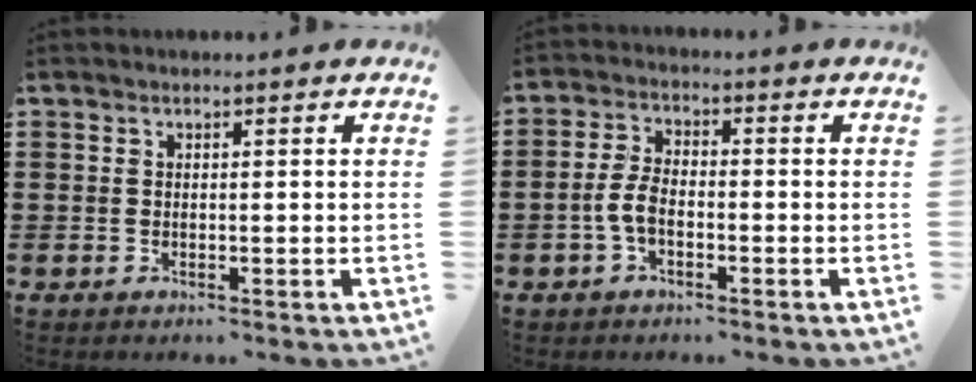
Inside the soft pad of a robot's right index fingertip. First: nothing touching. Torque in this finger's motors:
{"motor_torque": [1.07, 1.07, 0.09, 0.05]}